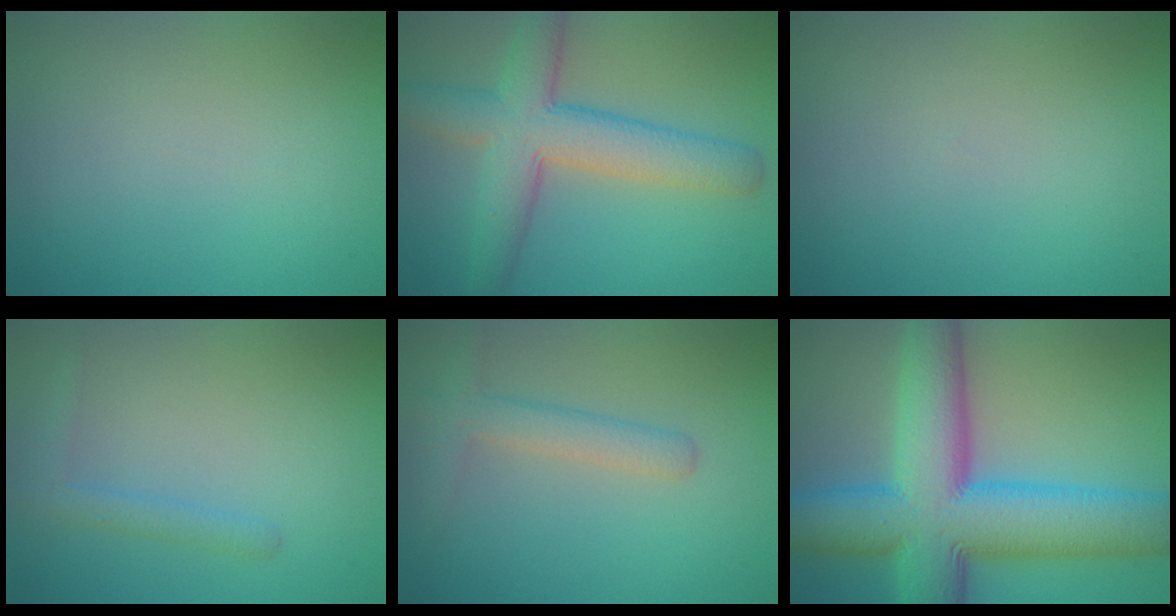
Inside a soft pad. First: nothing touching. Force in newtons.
{"total": 7.2, "press": 7.2, "slide": 0.3}
{"total": 0.0}
{"total": 1.7, "press": 1.7, "slide": 0.1}
{"total": 2.7, "press": 2.7, "slide": 0.1}
{"total": 14.3, "press": 14.3, "slide": 0.3}